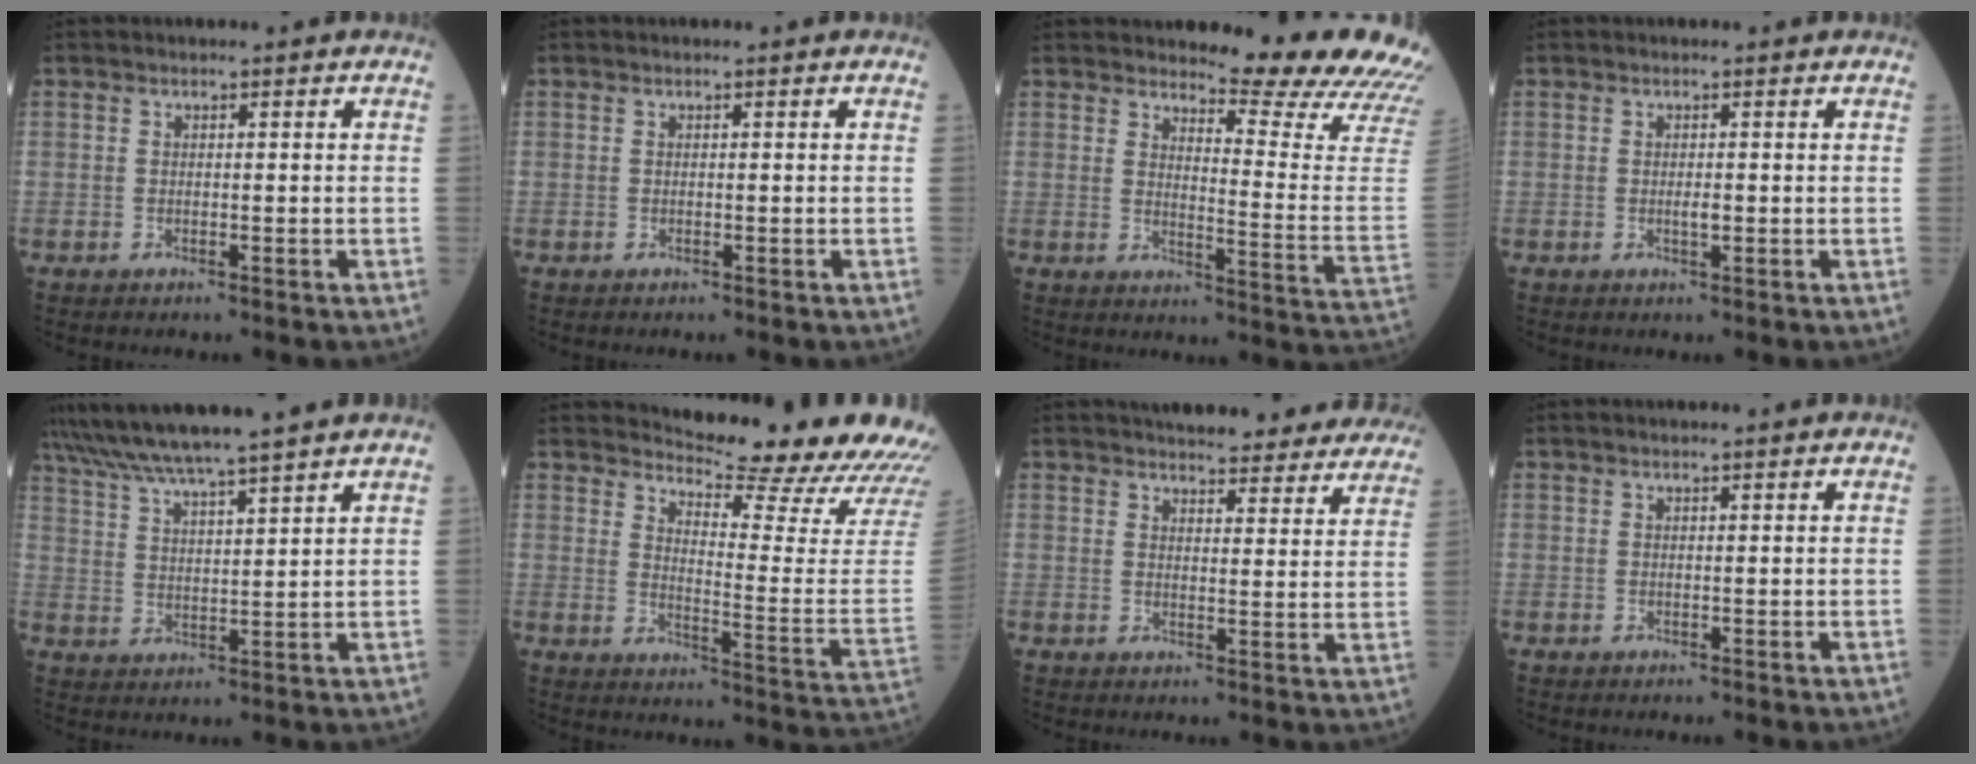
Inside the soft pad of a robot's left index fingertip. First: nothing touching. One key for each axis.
{"total": 0.0}
{"total": 15.1, "fx": 14.6, "fy": -0.5, "fz": 4.1, "tx": -0.056, "ty": -0.127, "tz": 0.155}
{"total": 1.5, "fx": -0.4, "fy": 0.3, "fz": 1.4, "tx": -0.027, "ty": -0.005, "tz": -0.007}
{"total": 11.8, "fx": 10.3, "fy": -1.5, "fz": 5.4, "tx": -0.100, "ty": 0.016, "tz": 0.170}
{"total": 19.1, "fx": 18.2, "fy": 0.7, "fz": 5.6, "tx": -0.088, "ty": -0.114, "tz": 0.214}
{"total": 21.0, "fx": 19.2, "fy": 4.7, "fz": 7.1, "tx": -0.080, "ty": -0.020, "tz": 0.218}
{"total": 1.1, "fx": 0.8, "fy": 0.0, "fz": 0.7, "tx": -0.012, "ty": 0.010, "tz": 0.015}